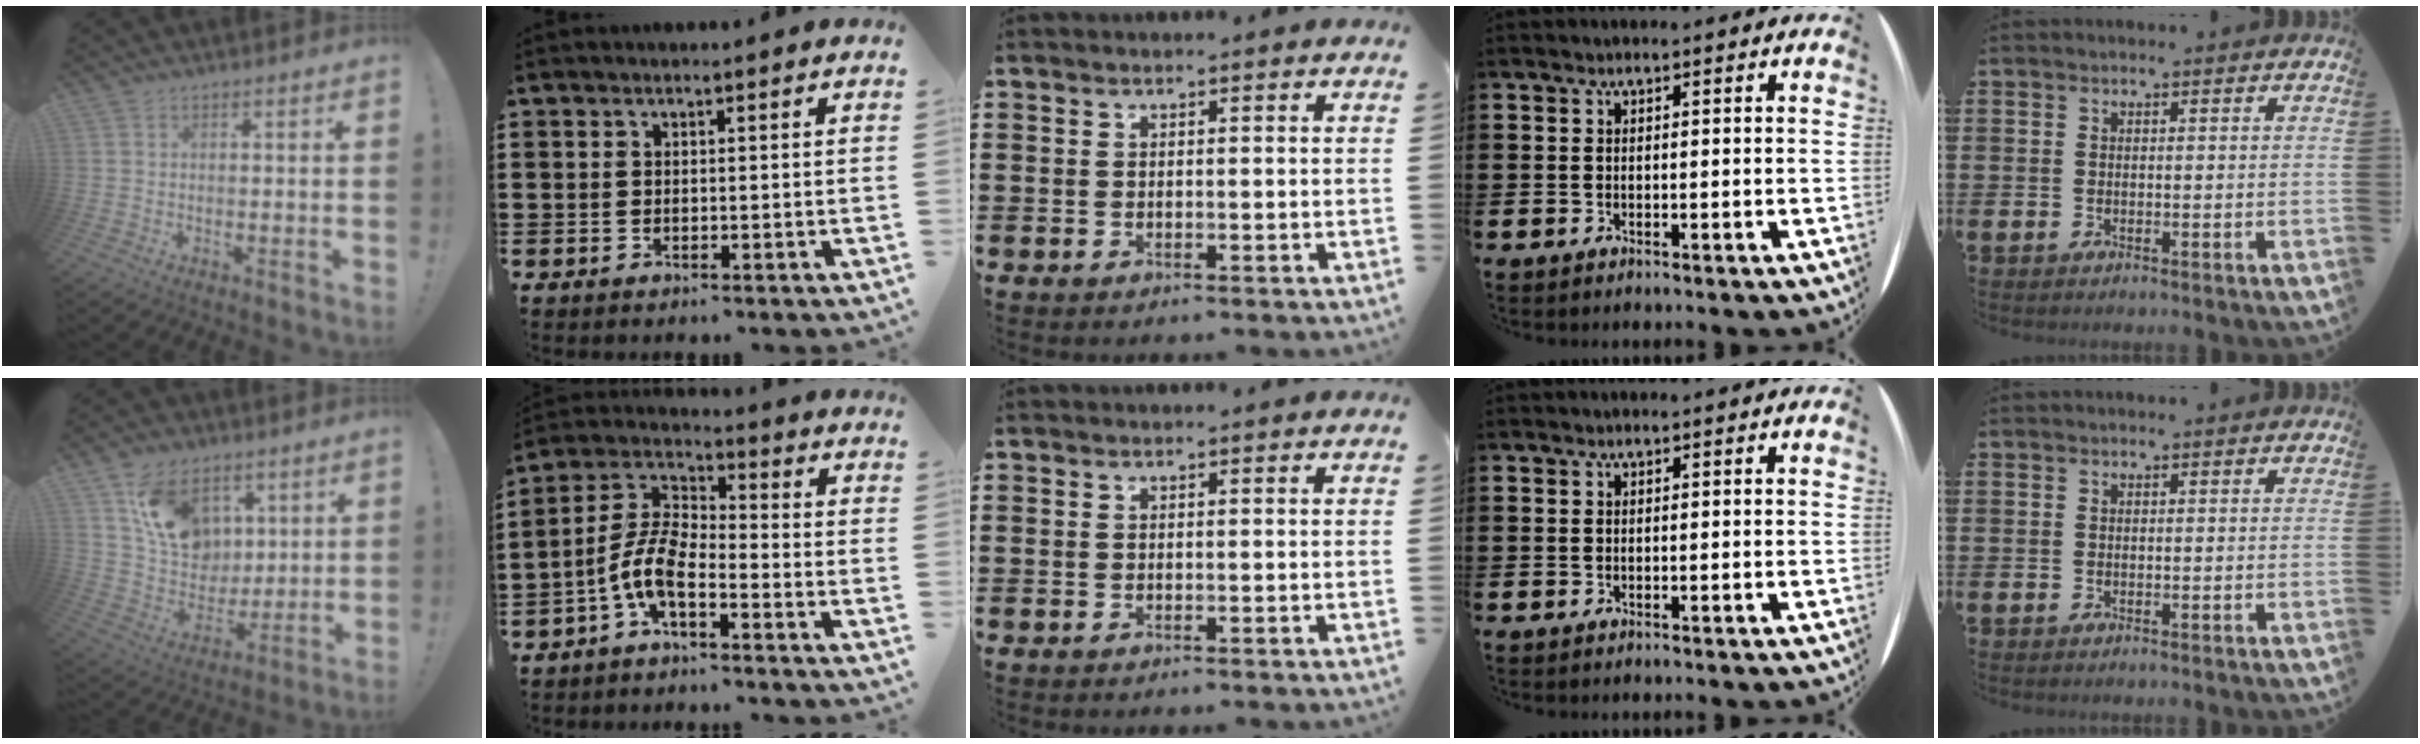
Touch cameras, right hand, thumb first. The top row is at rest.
{"thumb": {"total": 15.6, "force": [7.5, 11.2, 7.8], "torque": [-0.125, -0.029, 0.149]}, "index": {"total": 7.7, "force": [-4.0, 2.8, 5.9], "torque": [-0.154, -0.015, -0.087]}}